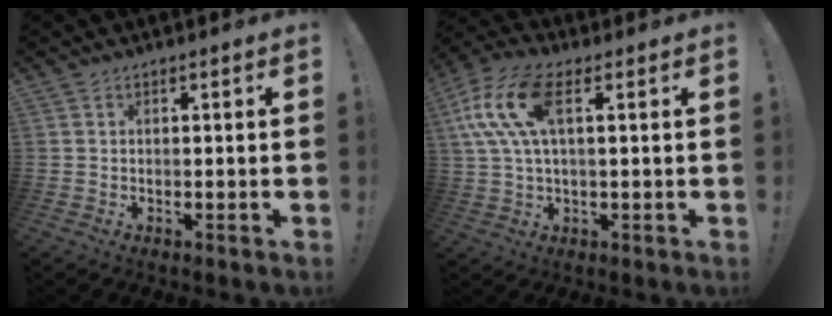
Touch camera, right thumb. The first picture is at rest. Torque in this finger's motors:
{"motor_torque": [1.55, 2.22, 1.32, 0.34, 0.10]}